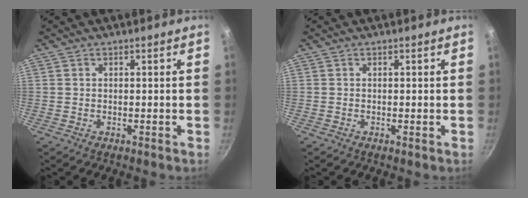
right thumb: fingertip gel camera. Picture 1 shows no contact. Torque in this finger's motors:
{"motor_torque": [0.20, -0.06, 0.23, -0.06, -0.03]}